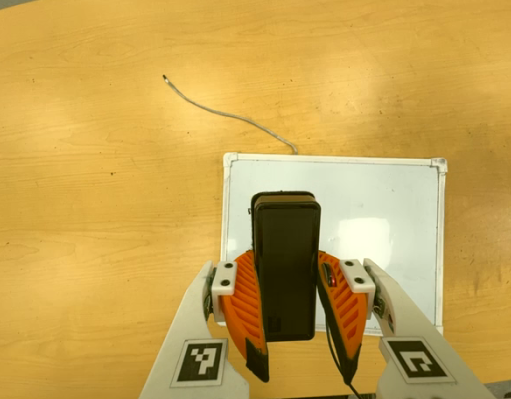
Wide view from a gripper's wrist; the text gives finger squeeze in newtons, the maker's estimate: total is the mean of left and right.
{"total": 5.3, "left": 4.8, "right": 5.9}